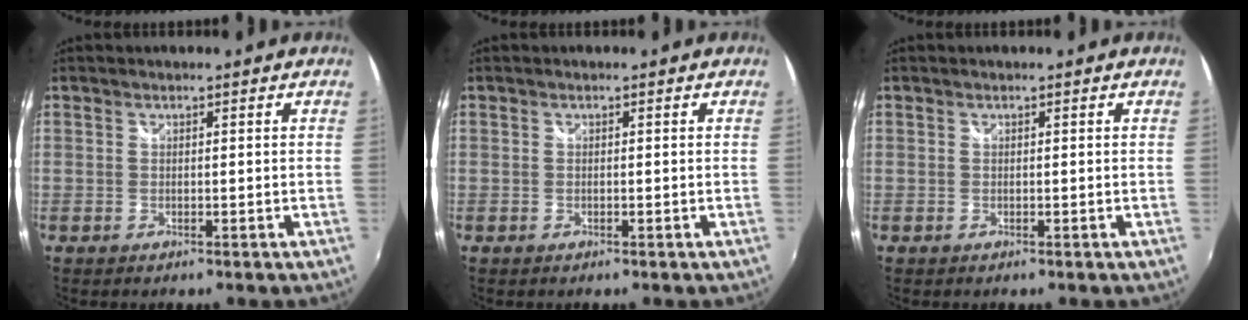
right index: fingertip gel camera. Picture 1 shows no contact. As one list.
[{"total": 0.0}, {"total": 0.0}]